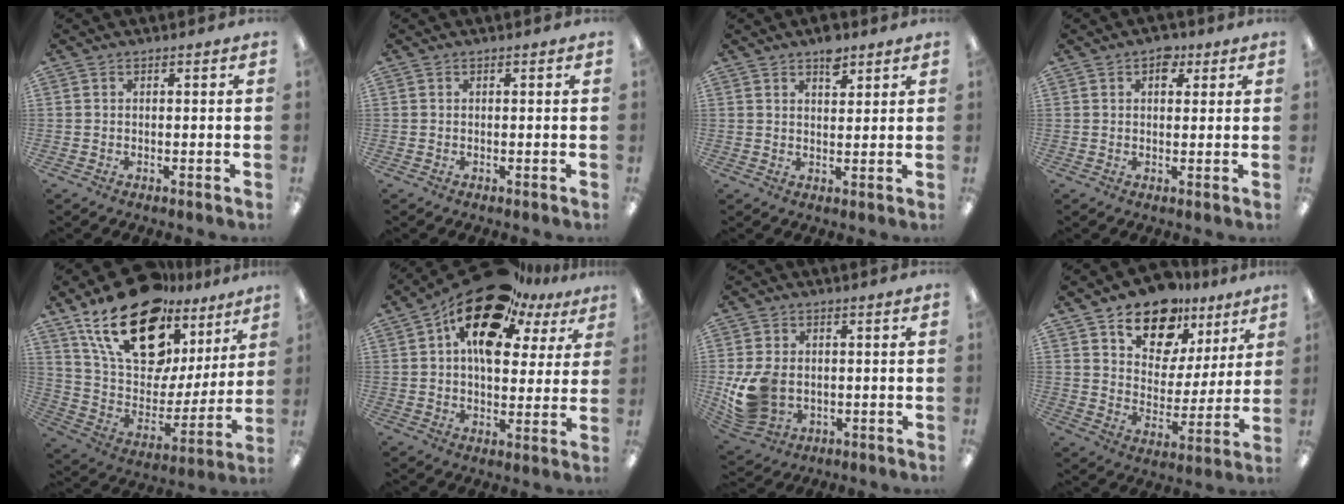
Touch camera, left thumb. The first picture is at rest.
{"total": 0.0}
{"total": 4.8, "force": [3.4, 2.3, 2.5], "torque": [-0.022, -0.018, 0.056]}
{"total": 4.4, "force": [2.2, 2.8, 2.6], "torque": [-0.014, -0.008, 0.032]}
{"total": 25.1, "force": [15.9, 12.8, 14.6], "torque": [-0.257, -0.092, 0.285]}
{"total": 18.6, "force": [10.9, 9.4, 11.8], "torque": [-0.201, -0.054, 0.190]}
{"total": 10.7, "force": [-1.1, 8.3, 6.6], "torque": [-0.150, 0.007, -0.014]}
{"total": 15.2, "force": [11.1, 8.9, 5.4], "torque": [-0.087, -0.072, 0.202]}